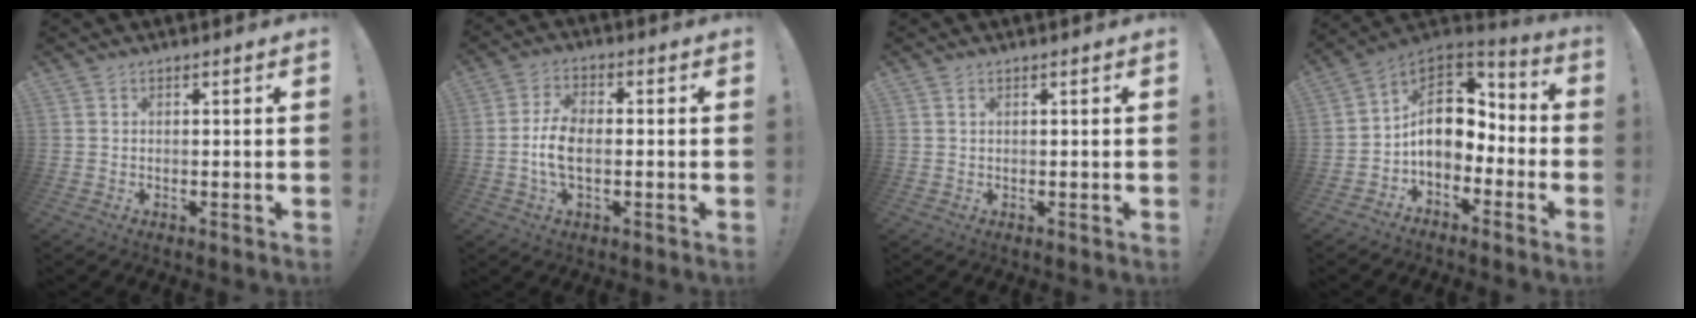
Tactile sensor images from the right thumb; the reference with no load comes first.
{"total": 7.7, "force": [-1.4, 4.0, 6.5], "torque": [-0.125, 0.000, -0.024]}
{"total": 0.6, "force": [0.3, 0.2, 0.5], "torque": [-0.013, 0.001, 0.007]}
{"total": 14.1, "force": [0.8, 10.4, 9.5], "torque": [-0.139, 0.003, 0.022]}